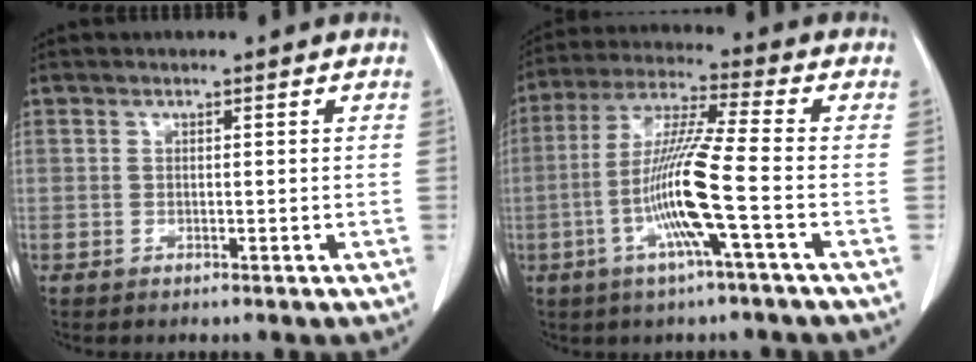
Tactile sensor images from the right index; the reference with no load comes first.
{"total": 11.8, "force": [-3.3, -1.0, 11.3], "torque": [-0.224, -0.004, -0.070]}